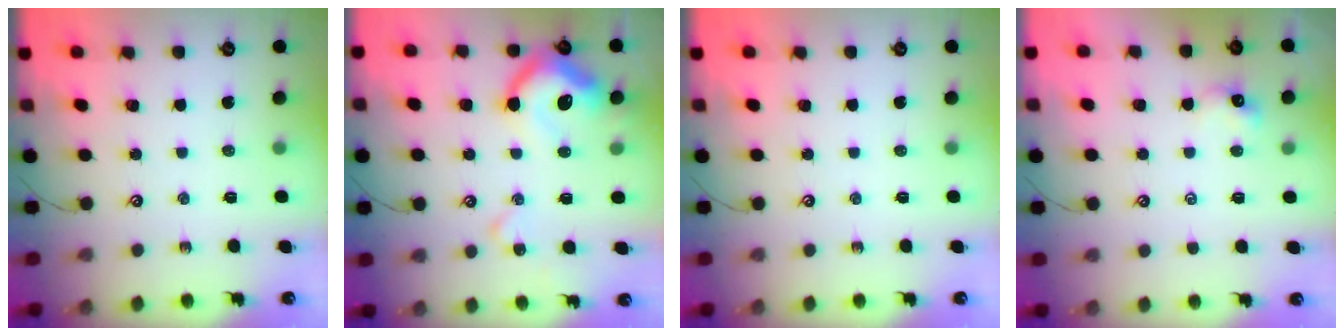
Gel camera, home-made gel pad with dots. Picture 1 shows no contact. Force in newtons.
{"total": 13.0, "press": 12.9, "slide": 1.6}
{"total": 0.0}
{"total": 0.9, "press": 0.9, "slide": 0.2}